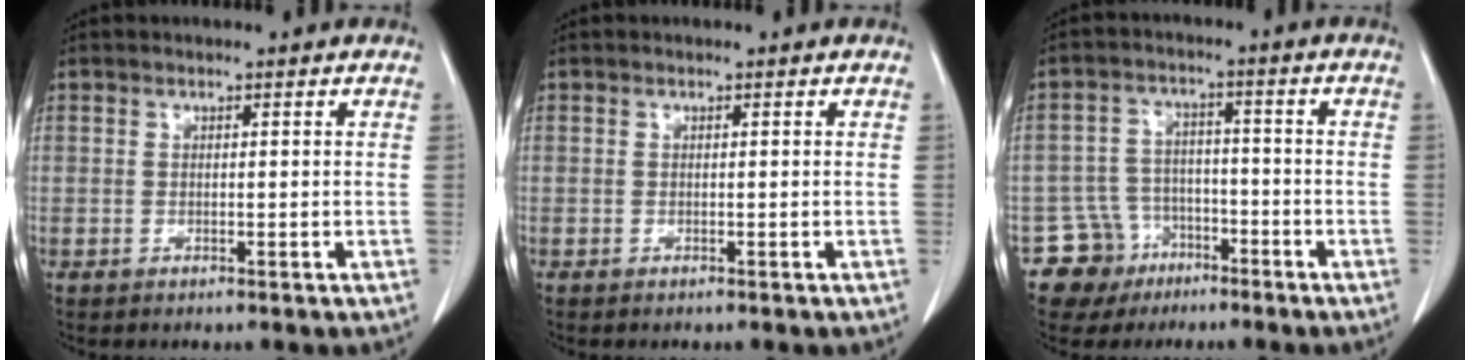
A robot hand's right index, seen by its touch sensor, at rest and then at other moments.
{"total": 0.0}
{"total": 7.1, "force": [-4.1, 5.8, -0.2], "torque": [0.012, 0.017, -0.065]}